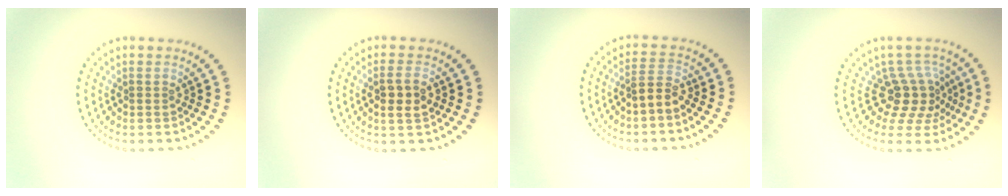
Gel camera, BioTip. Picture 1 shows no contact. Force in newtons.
{"total": 2.3, "press": 2.3, "slide": 0.6}
{"total": 2.0, "press": 1.8, "slide": 0.9}
{"total": 4.0, "press": 2.9, "slide": 2.7}